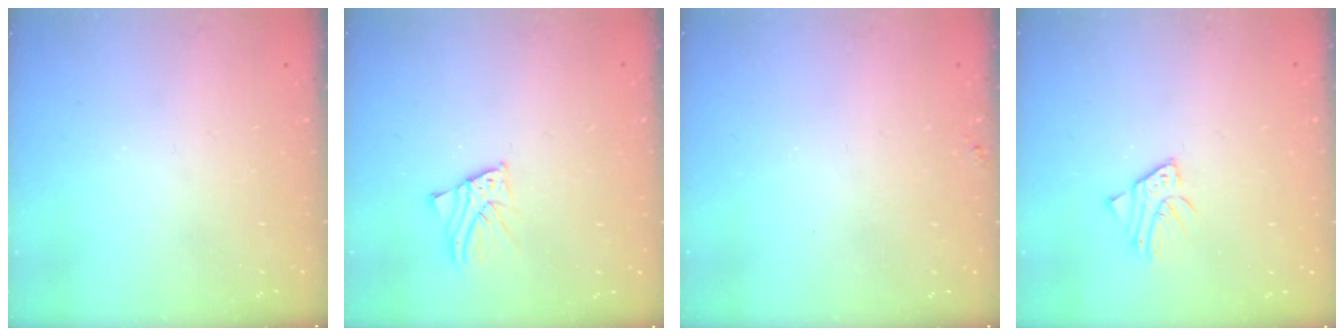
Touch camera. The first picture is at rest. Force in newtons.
{"total": 2.6, "press": 2.6, "slide": 0.1}
{"total": 4.2, "press": 4.2, "slide": 0.5}
{"total": 2.8, "press": 2.8, "slide": 0.3}